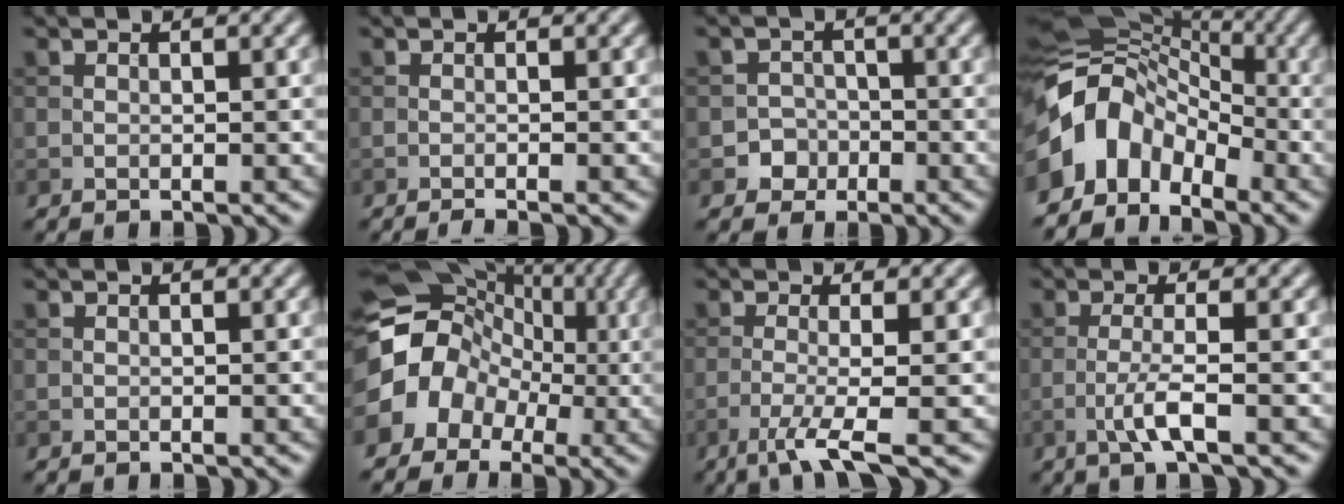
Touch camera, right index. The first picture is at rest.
{"total": 1.4, "force": [-0.6, 0.4, 1.2], "torque": [-0.009, -0.003, -0.015]}
{"total": 2.6, "force": [-1.3, 2.3, 0.2], "torque": [0.025, 0.007, -0.029]}
{"total": 8.4, "force": [-3.2, 6.2, 4.8], "torque": [-0.079, 0.011, -0.072]}
{"total": 0.0}
{"total": 12.1, "force": [-0.7, 10.7, 5.8], "torque": [-0.093, 0.003, -0.043]}
{"total": 4.1, "force": [-1.8, 0.6, 3.7], "torque": [-0.064, -0.001, -0.047]}
{"total": 2.7, "force": [-1.0, 0.2, 2.5], "torque": [-0.052, 0.005, -0.028]}